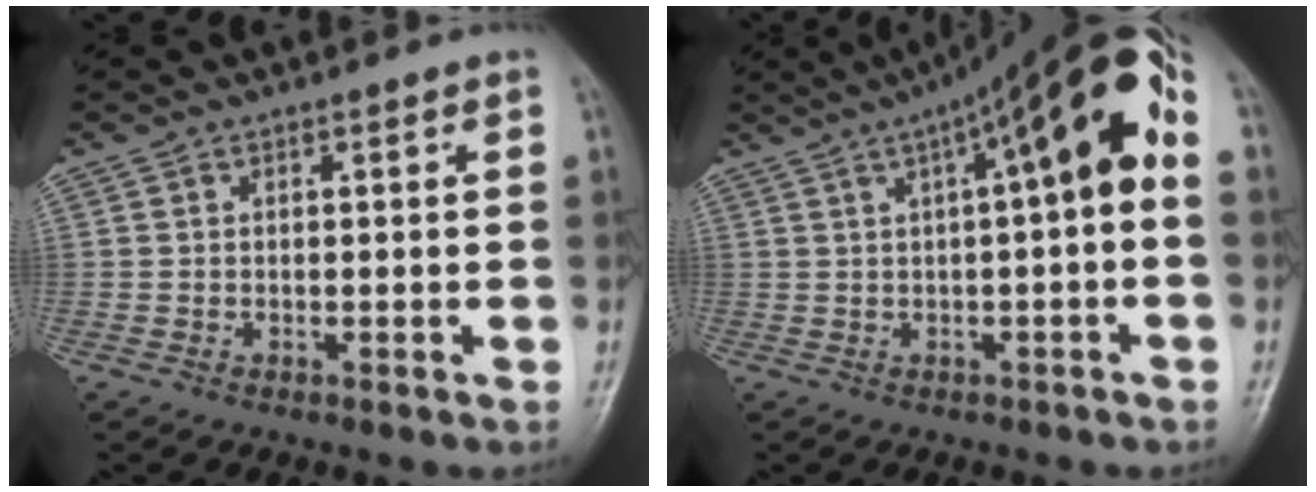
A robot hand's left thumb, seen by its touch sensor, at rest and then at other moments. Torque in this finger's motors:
{"motor_torque": [2.38, 2.63, 2.25, -0.52, 0.31]}